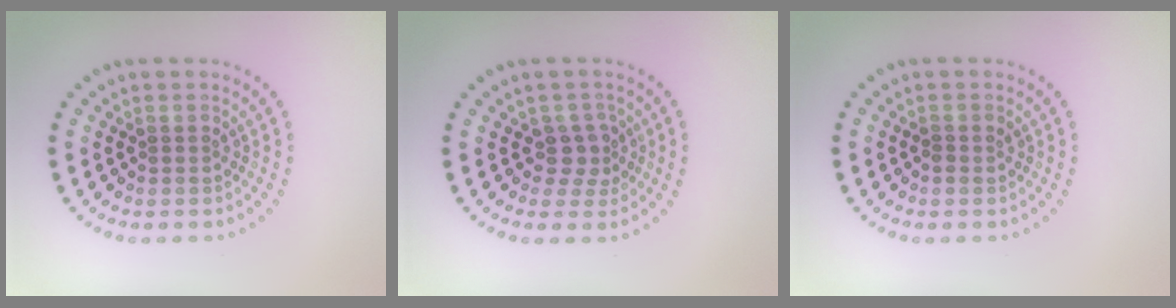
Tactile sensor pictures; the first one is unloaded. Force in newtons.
{"total": 2.2, "press": 1.7, "slide": 1.4}
{"total": 0.7, "press": 0.7, "slide": 0.2}